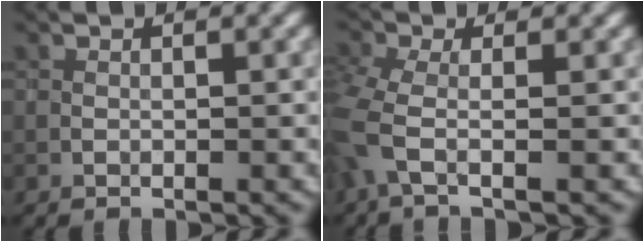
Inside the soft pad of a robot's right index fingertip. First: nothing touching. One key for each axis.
{"total": 3.9, "fx": -1.2, "fy": 1.5, "fz": 3.4, "tx": -0.092, "ty": -0.011, "tz": -0.036}